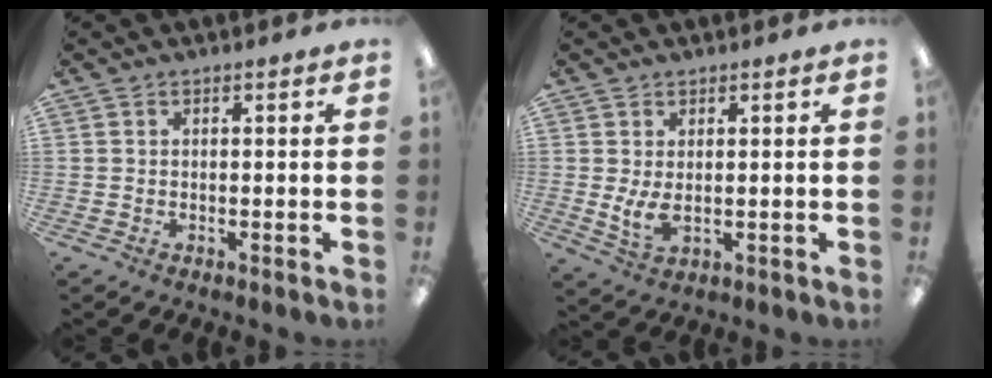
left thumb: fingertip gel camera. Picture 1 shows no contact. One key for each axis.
{"total": 5.3, "fx": 0.2, "fy": 2.9, "fz": 4.4, "tx": -0.090, "ty": -0.004, "tz": 0.003}